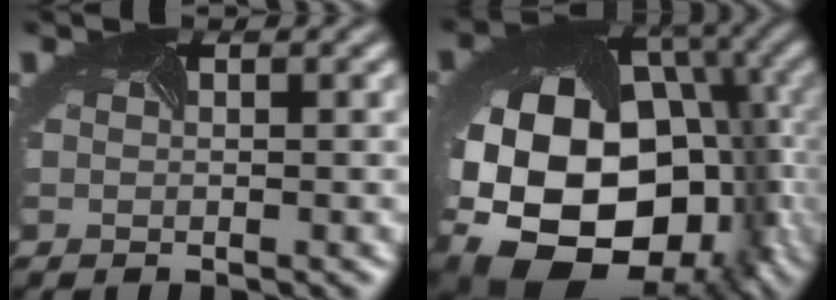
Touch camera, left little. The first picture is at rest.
{"total": 20.3, "force": [-4.8, 14.5, 13.4], "torque": [-0.251, -0.051, -0.046]}